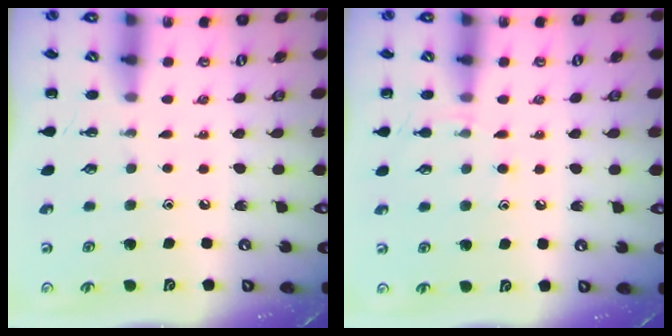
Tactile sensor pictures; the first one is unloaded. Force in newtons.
{"total": 6.9, "press": 6.6, "slide": 1.9}